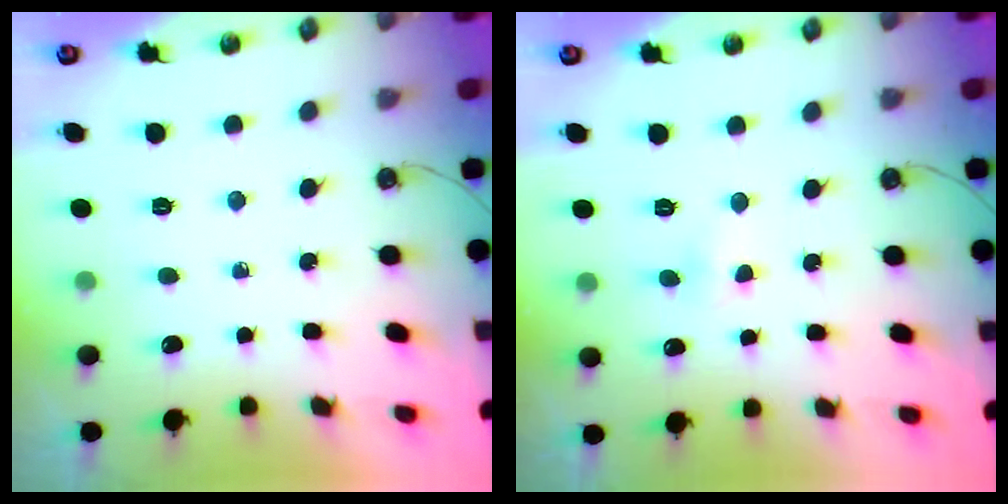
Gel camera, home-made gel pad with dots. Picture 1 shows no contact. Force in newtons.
{"total": 5.2, "press": 5.2, "slide": 0.7}